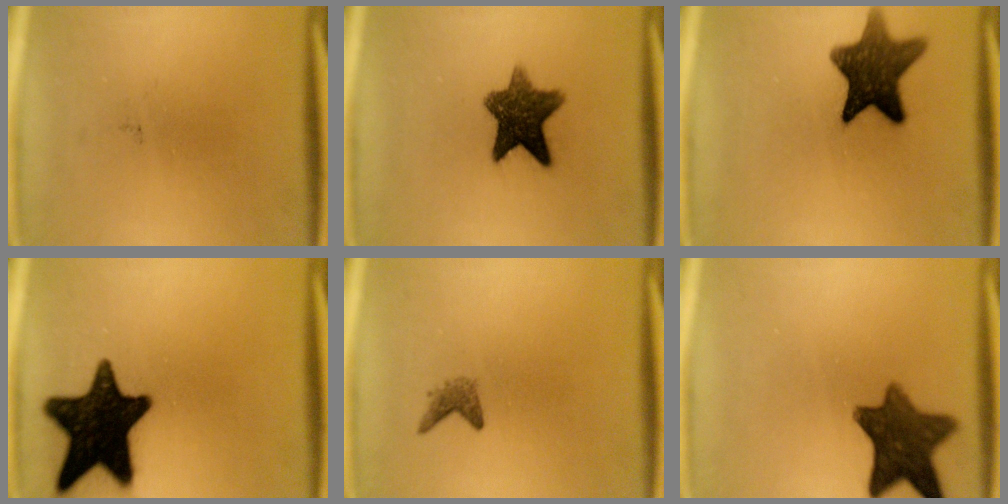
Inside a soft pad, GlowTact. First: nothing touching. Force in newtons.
{"total": 9.9}
{"total": 12.3}
{"total": 18.4}
{"total": 1.4}
{"total": 10.7}